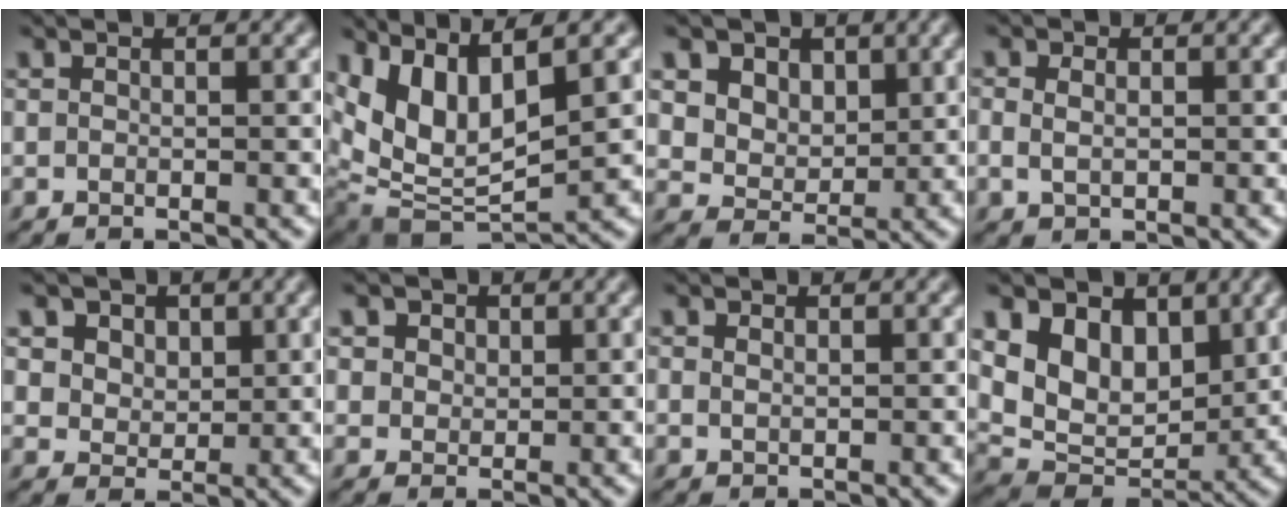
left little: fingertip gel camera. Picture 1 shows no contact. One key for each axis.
{"total": 8.5, "fx": 2.6, "fy": 3.7, "fz": 7.2, "tx": -0.150, "ty": -0.001, "tz": 0.049}
{"total": 7.0, "fx": 3.5, "fy": 5.2, "fz": 3.1, "tx": -0.076, "ty": -0.004, "tz": 0.061}
{"total": 3.0, "fx": 0.6, "fy": 2.3, "fz": 1.9, "tx": -0.029, "ty": 0.020, "tz": -0.007}
{"total": 5.7, "fx": 3.0, "fy": 4.2, "fz": 2.4, "tx": -0.060, "ty": -0.001, "tz": 0.046}
{"total": 4.4, "fx": 2.3, "fy": 3.2, "fz": 2.0, "tx": -0.049, "ty": 0.005, "tz": 0.028}
{"total": 0.7, "fx": 0.3, "fy": 0.5, "fz": 0.4, "tx": -0.010, "ty": -0.001, "tz": 0.006}
{"total": 7.6, "fx": 2.9, "fy": 5.1, "fz": 4.8, "tx": -0.095, "ty": -0.013, "tz": 0.044}